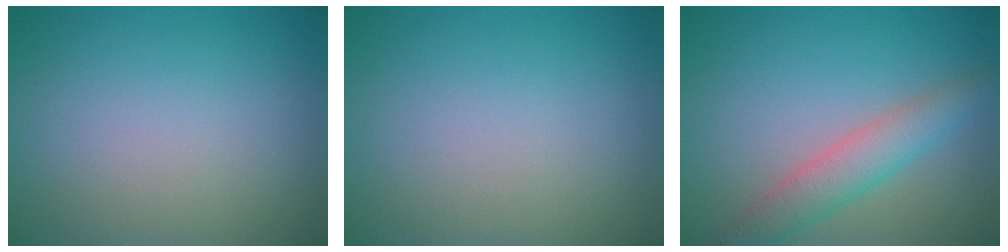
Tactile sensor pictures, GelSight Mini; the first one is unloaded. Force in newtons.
{"total": 0.0}
{"total": 4.3, "press": 4.3, "slide": 0.0}